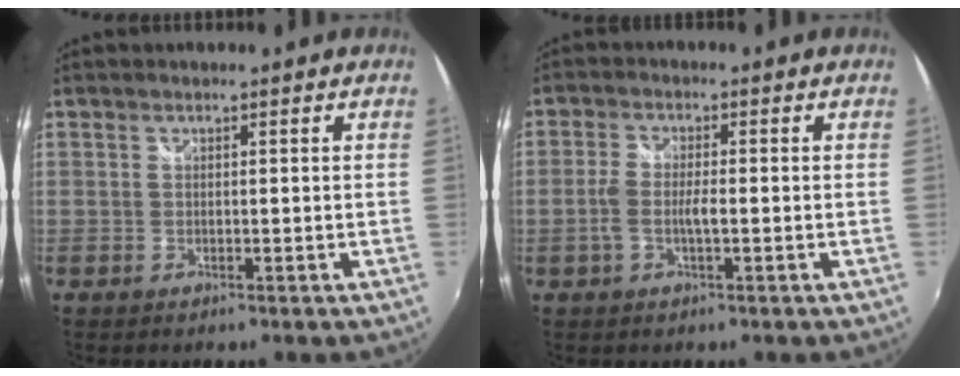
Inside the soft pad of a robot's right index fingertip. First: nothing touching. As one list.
[{"total": 4.0, "force": [-1.0, 1.1, 3.7], "torque": [-0.076, 0.000, -0.020]}]